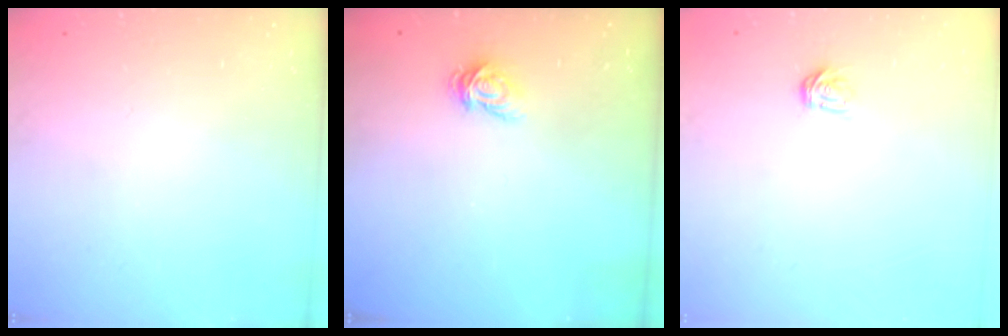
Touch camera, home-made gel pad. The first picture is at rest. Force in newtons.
{"total": 3.8, "press": 3.8, "slide": 0.4}
{"total": 4.0, "press": 4.0, "slide": 0.5}